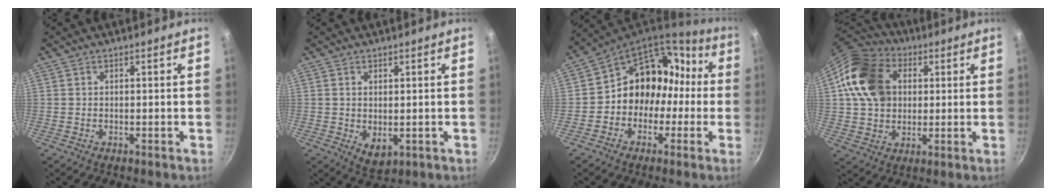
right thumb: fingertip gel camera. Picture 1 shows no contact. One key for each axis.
{"total": 4.0, "fx": 0.0, "fy": 2.4, "fz": 3.2, "tx": -0.050, "ty": -0.014, "tz": 0.006}
{"total": 14.7, "fx": -1.5, "fy": 13.0, "fz": 6.8, "tx": -0.034, "ty": 0.080, "tz": -0.031}
{"total": 17.2, "fx": 3.9, "fy": 13.3, "fz": 10.2, "tx": -0.166, "ty": 0.015, "tz": 0.061}